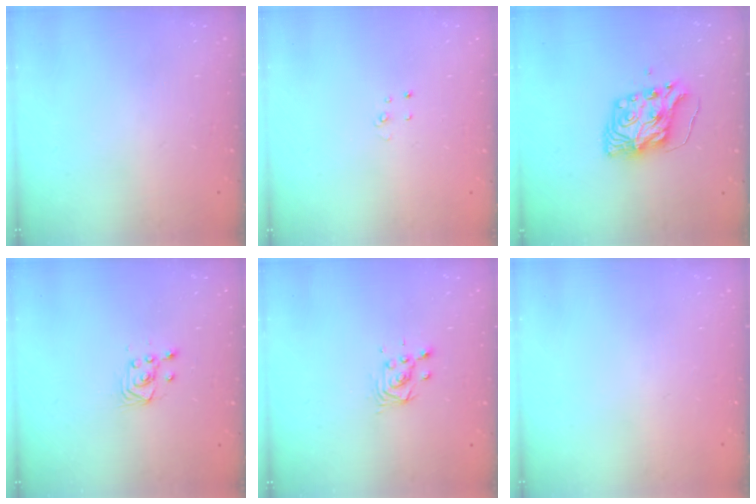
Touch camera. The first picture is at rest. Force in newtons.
{"total": 2.7, "press": 2.7, "slide": 0.3}
{"total": 9.2, "press": 9.1, "slide": 1.3}
{"total": 2.9, "press": 2.6, "slide": 1.3}
{"total": 3.7, "press": 3.7, "slide": 0.3}
{"total": 0.0}